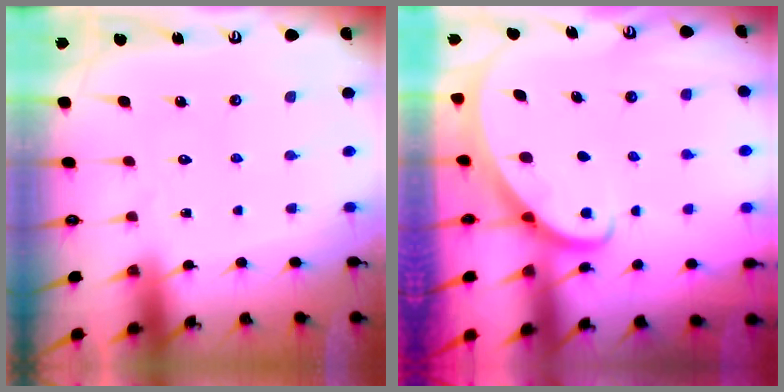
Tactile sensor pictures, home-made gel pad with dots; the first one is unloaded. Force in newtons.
{"total": 2.4, "press": 2.4, "slide": 0.2}